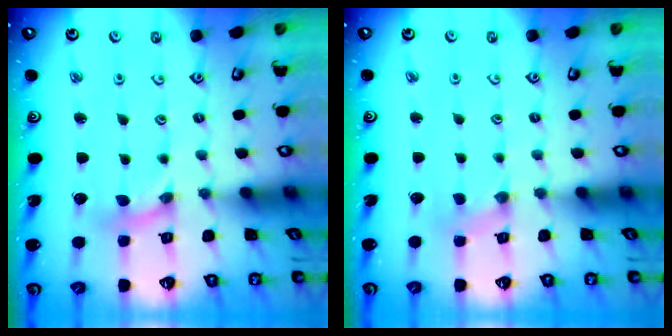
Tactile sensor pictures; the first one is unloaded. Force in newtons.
{"total": 0.0}